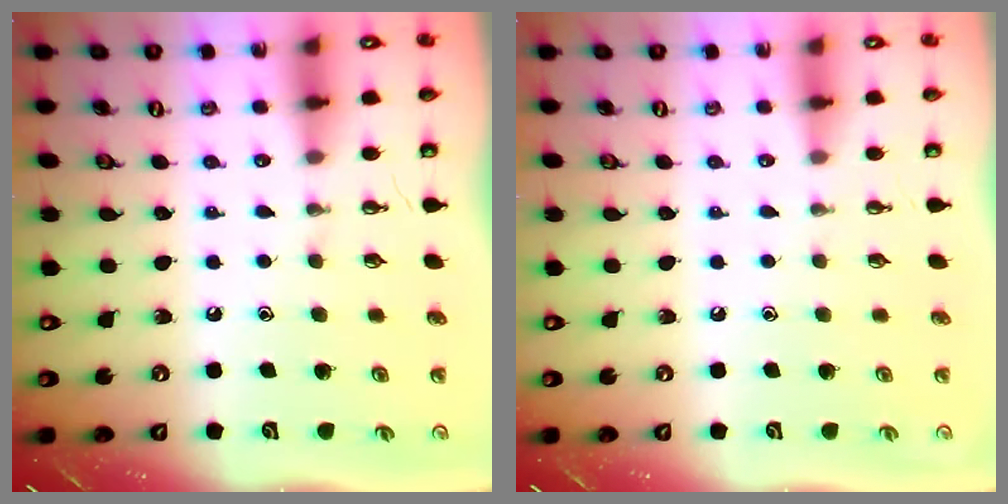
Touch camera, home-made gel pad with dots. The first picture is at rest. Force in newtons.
{"total": 0.0}